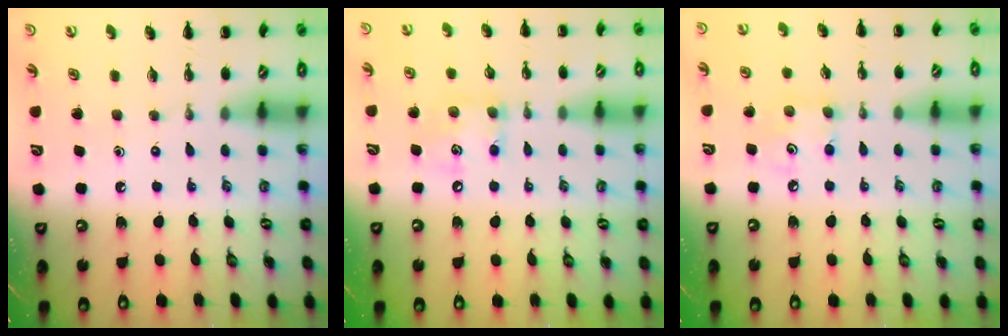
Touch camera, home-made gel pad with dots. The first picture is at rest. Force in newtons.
{"total": 8.2, "press": 8.2, "slide": 0.9}
{"total": 6.0, "press": 5.9, "slide": 1.0}